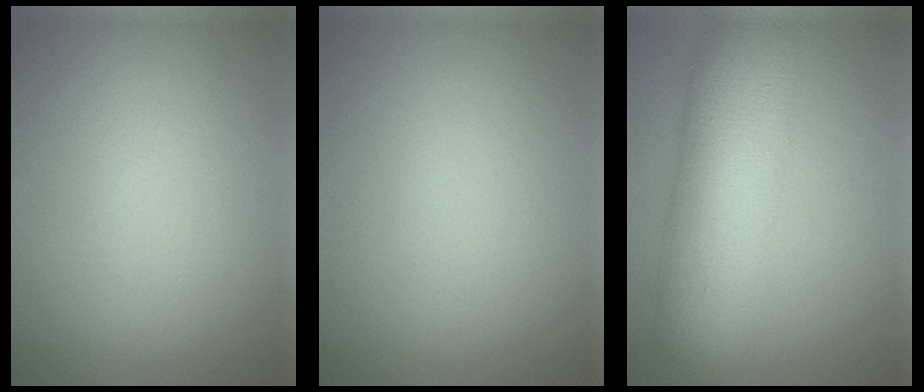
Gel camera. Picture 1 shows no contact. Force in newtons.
{"total": 0.0}
{"total": 8.9, "press": 8.9, "slide": 0.2}